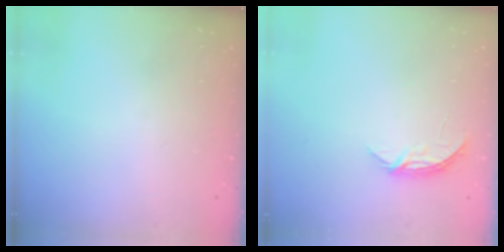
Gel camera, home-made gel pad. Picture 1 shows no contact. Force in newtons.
{"total": 4.0, "press": 4.0, "slide": 0.5}